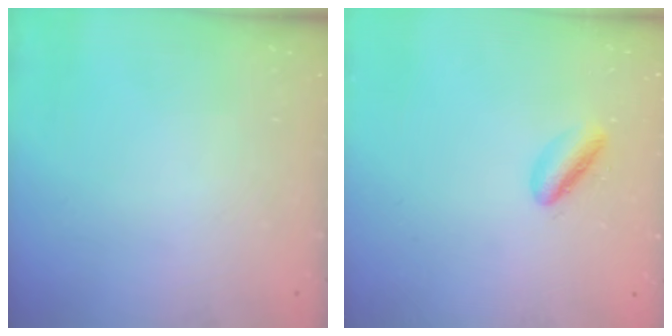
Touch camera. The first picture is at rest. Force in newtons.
{"total": 4.1, "press": 4.1, "slide": 0.6}